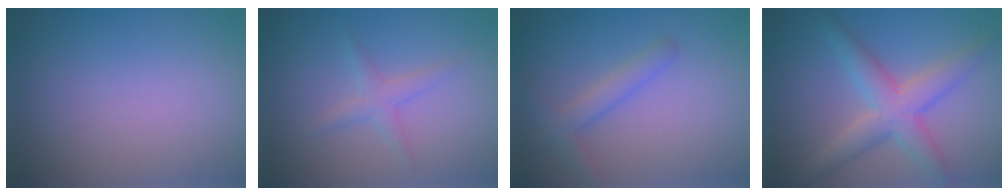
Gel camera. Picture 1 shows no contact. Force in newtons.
{"total": 1.7, "press": 1.6, "slide": 0.1}
{"total": 2.2, "press": 2.2, "slide": 0.1}
{"total": 5.0, "press": 5.0, "slide": 0.3}